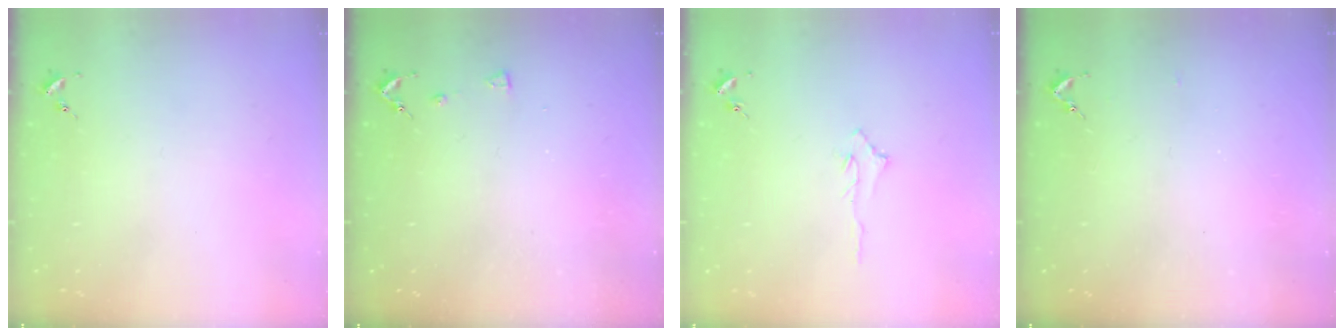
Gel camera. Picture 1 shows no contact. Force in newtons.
{"total": 3.3, "press": 3.3, "slide": 0.6}
{"total": 2.9, "press": 2.9, "slide": 0.4}
{"total": 2.6, "press": 2.5, "slide": 0.3}